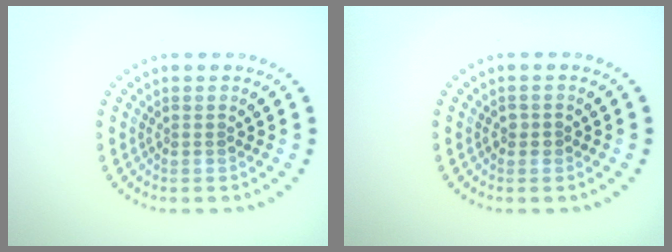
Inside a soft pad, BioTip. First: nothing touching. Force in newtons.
{"total": 0.9, "press": 0.8, "slide": 0.1}